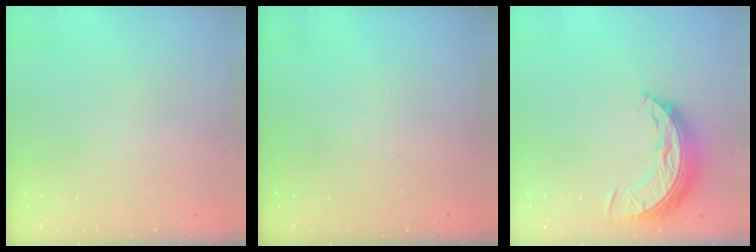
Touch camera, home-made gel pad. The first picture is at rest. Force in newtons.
{"total": 0.0}
{"total": 10.5, "press": 10.5, "slide": 0.5}